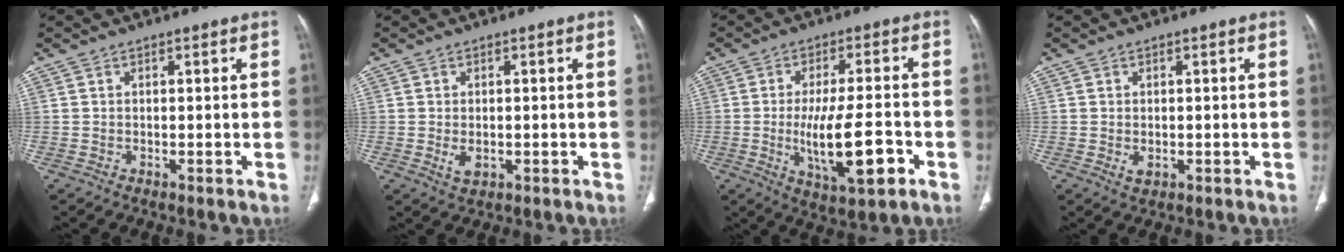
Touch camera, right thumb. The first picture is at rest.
{"total": 2.8, "force": [-0.5, 1.7, 2.1], "torque": [-0.034, -0.002, -0.001]}
{"total": 13.1, "force": [-3.5, 4.2, 11.9], "torque": [-0.198, 0.008, -0.049]}
{"total": 1.8, "force": [-0.3, 1.2, 1.4], "torque": [-0.020, -0.001, 0.001]}